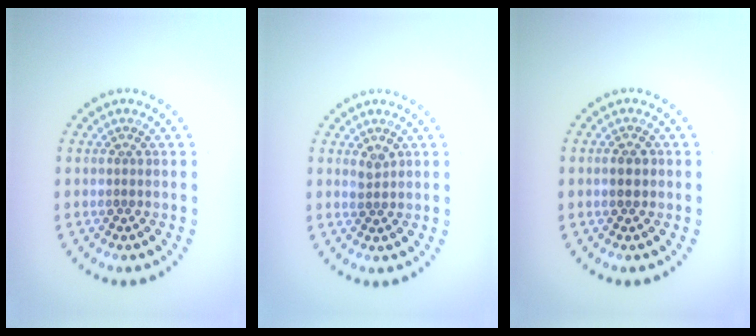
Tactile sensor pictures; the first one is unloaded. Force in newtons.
{"total": 0.9, "press": 0.8, "slide": 0.4}
{"total": 1.3, "press": 1.3, "slide": 0.1}